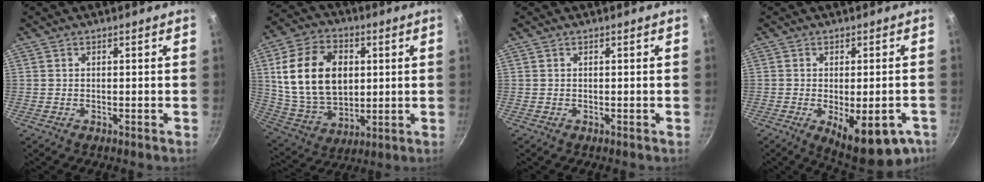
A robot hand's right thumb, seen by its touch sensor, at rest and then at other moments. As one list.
[{"total": 20.1, "force": [3.5, 14.0, 14.0], "torque": [-0.239, 0.000, 0.075]}, {"total": 0.0}, {"total": 14.3, "force": [-5.7, 5.7, 11.8], "torque": [-0.128, -0.002, -0.063]}]